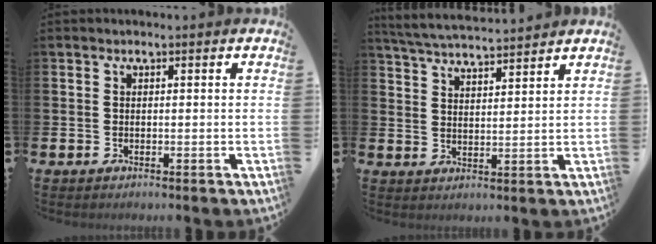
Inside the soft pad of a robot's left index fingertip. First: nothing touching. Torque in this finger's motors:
{"motor_torque": [0.95, -1.19, 0.07, 0.03]}